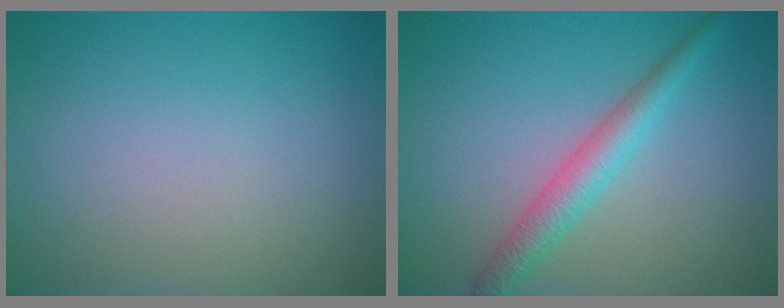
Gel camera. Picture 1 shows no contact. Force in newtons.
{"total": 3.1, "press": 3.1, "slide": 0.1}